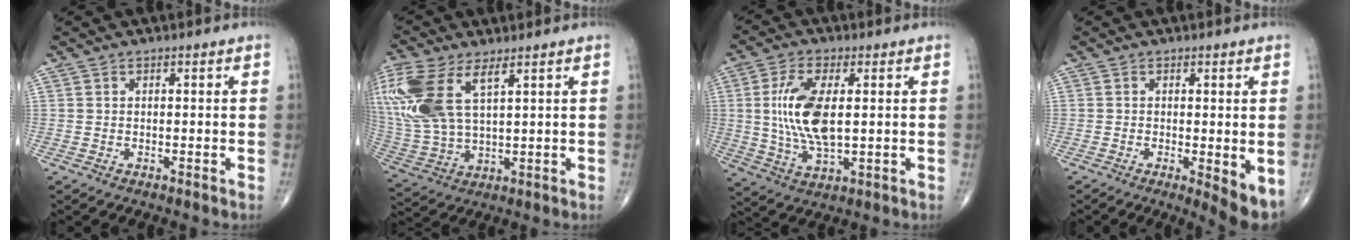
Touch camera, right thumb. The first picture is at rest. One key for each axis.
{"total": 17.6, "fx": 7.3, "fy": 7.9, "fz": 13.9, "tx": -0.336, "ty": -0.011, "tz": 0.151}
{"total": 12.3, "fx": 1.4, "fy": 5.3, "fz": 11.0, "tx": -0.226, "ty": -0.010, "tz": 0.031}
{"total": 5.4, "fx": -0.9, "fy": 1.5, "fz": 5.1, "tx": -0.070, "ty": -0.016, "tz": -0.014}